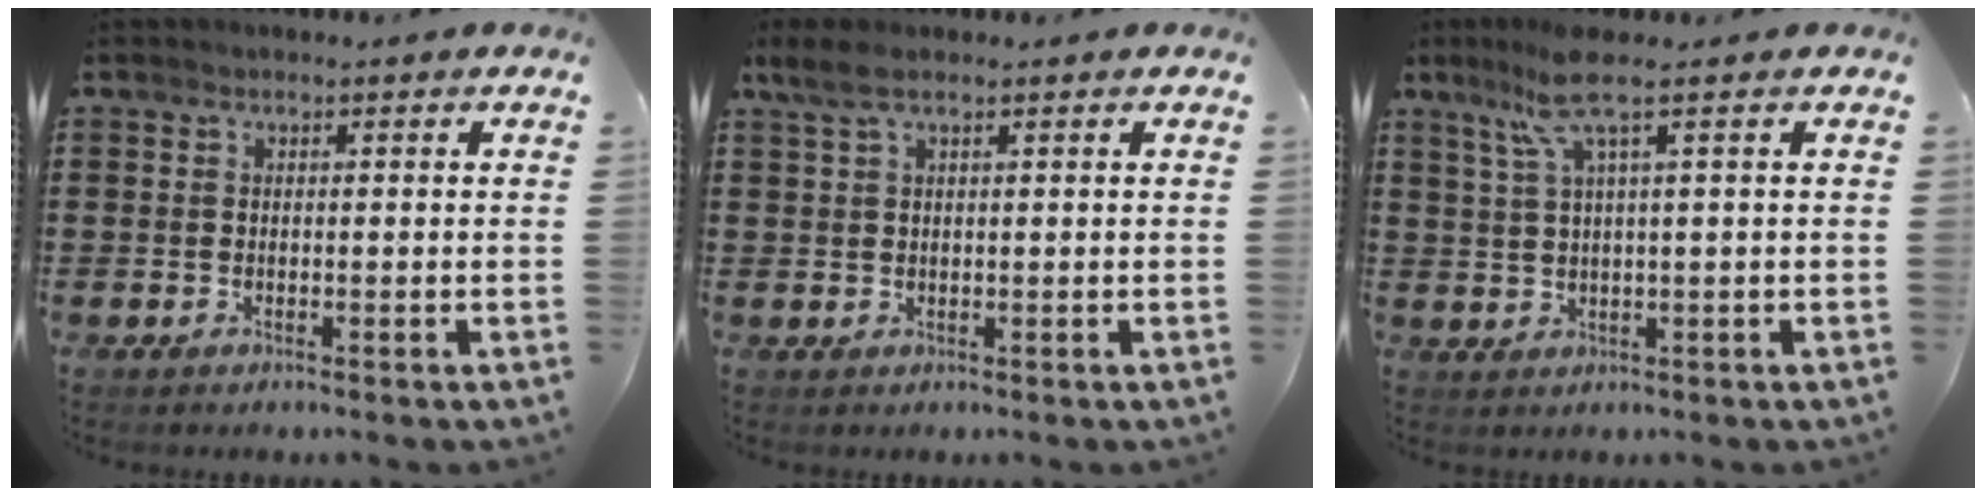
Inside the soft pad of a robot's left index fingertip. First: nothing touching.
{"total": 2.6, "force": [1.3, 0.7, 2.1], "torque": [-0.052, 0.000, 0.022]}
{"total": 5.9, "force": [2.9, 0.0, 5.1], "torque": [-0.121, -0.004, 0.046]}